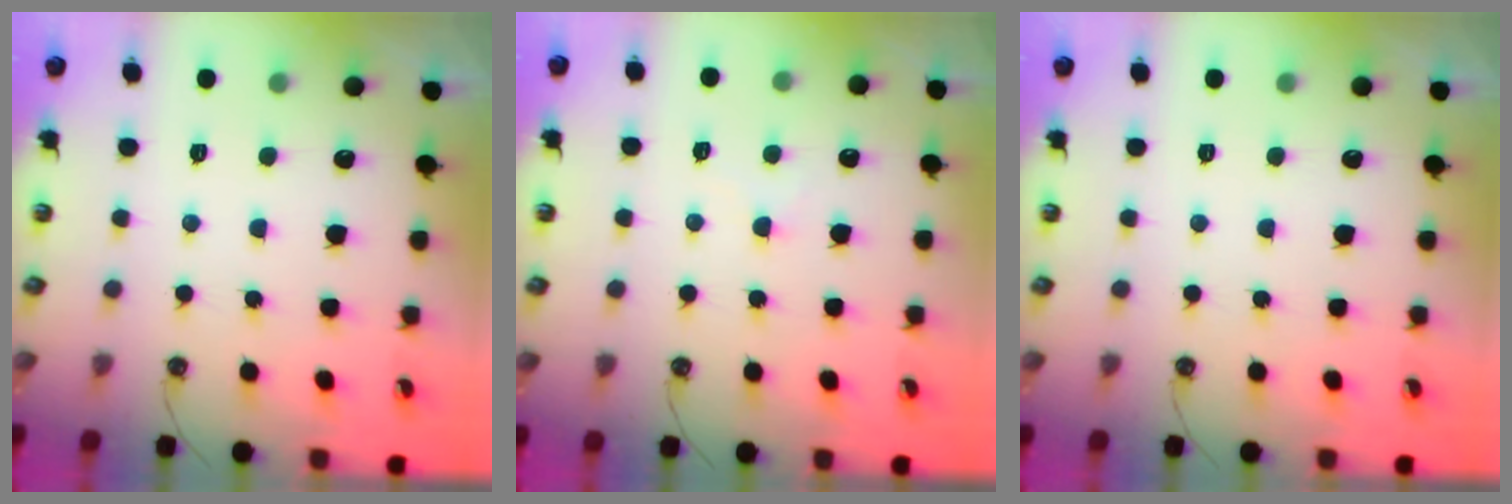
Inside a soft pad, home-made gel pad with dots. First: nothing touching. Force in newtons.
{"total": 1.5, "press": 1.4, "slide": 0.3}
{"total": 0.0}